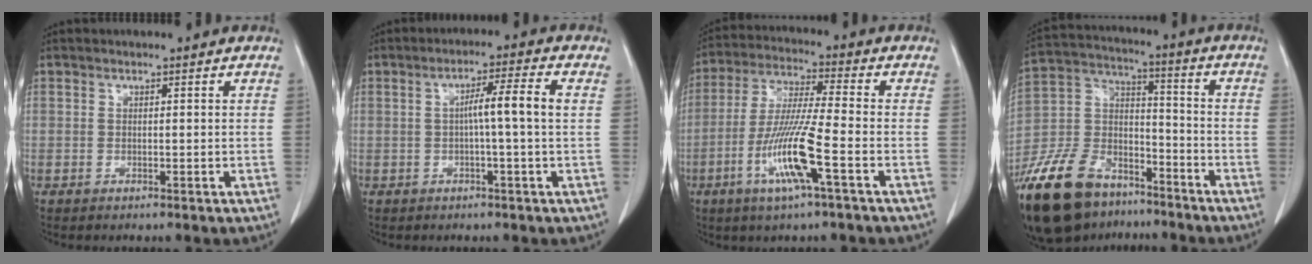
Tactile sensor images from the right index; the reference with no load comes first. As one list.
[{"total": 6.1, "force": [0.3, -0.3, 6.1], "torque": [-0.104, 0.014, 0.006]}, {"total": 12.4, "force": [-4.7, 0.3, 11.5], "torque": [-0.236, -0.013, -0.092]}, {"total": 24.0, "force": [-16.7, 12.3, 12.0], "torque": [-0.327, -0.002, -0.301]}]